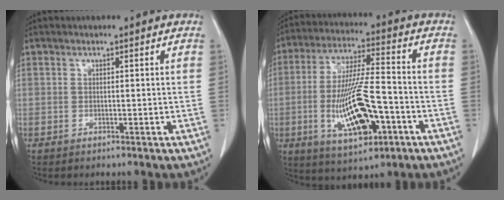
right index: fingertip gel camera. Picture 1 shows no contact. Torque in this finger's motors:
{"motor_torque": [2.14, 0.00, 0.41, 0.21]}